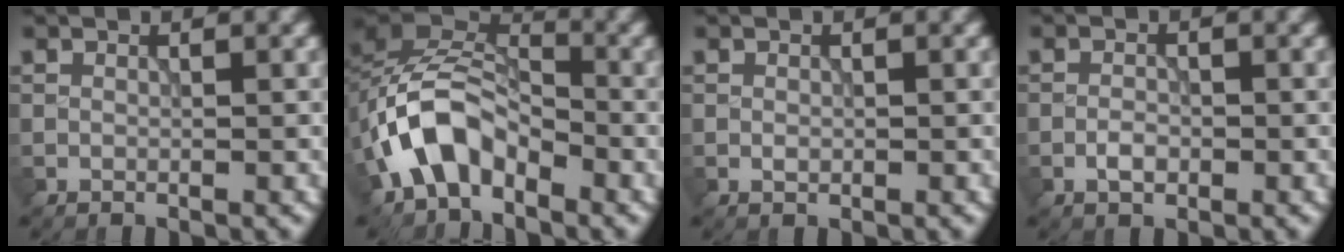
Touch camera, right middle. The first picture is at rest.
{"total": 7.0, "force": [-3.4, 4.4, 4.3], "torque": [-0.074, 0.009, -0.077]}
{"total": 0.6, "force": [-0.1, 0.4, 0.4], "torque": [-0.006, -0.001, -0.001]}
{"total": 1.5, "force": [-0.7, 0.8, 1.1], "torque": [-0.018, 0.002, -0.014]}